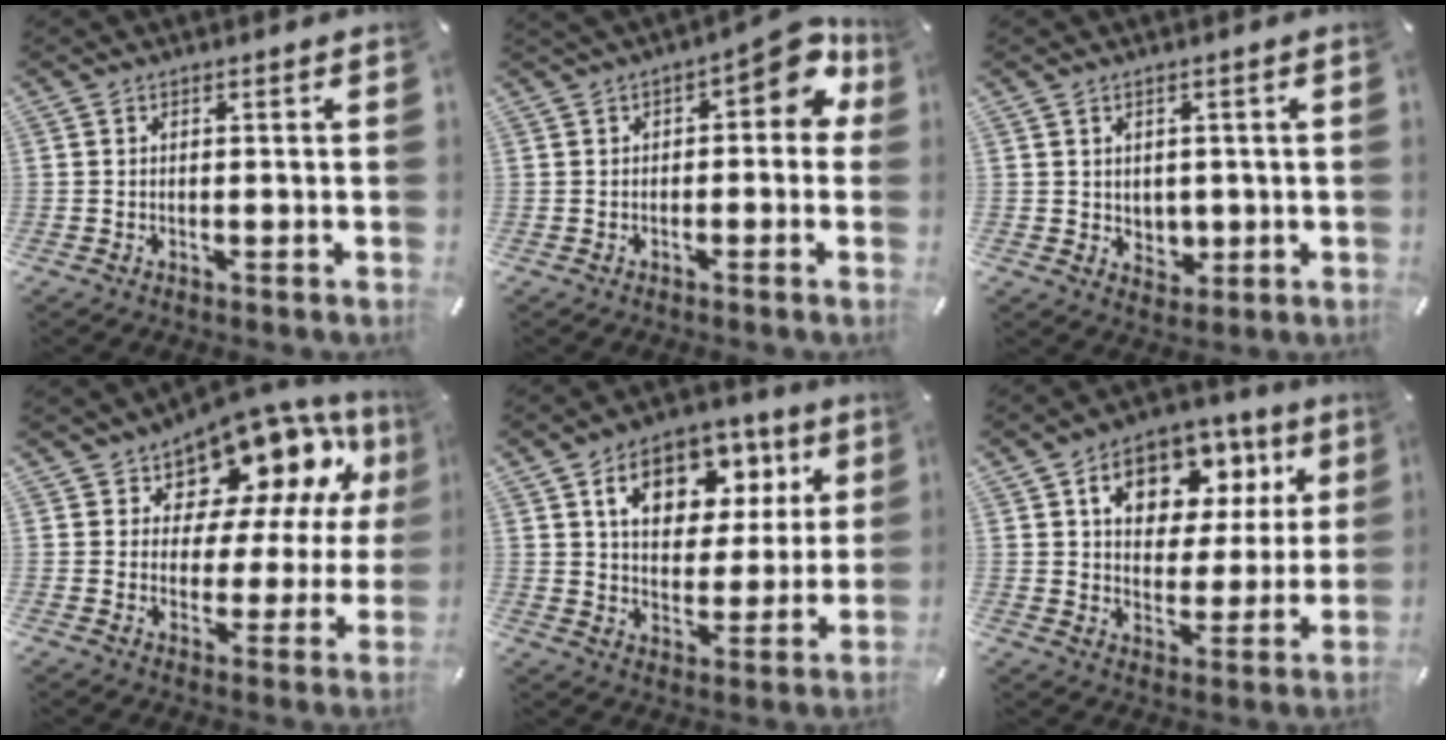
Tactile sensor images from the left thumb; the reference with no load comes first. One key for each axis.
{"total": 9.9, "fx": 3.4, "fy": 4.7, "fz": 8.0, "tx": -0.095, "ty": -0.022, "tz": 0.054}
{"total": 3.9, "fx": 1.3, "fy": 3.6, "fz": 0.6, "tx": 0.004, "ty": -0.007, "tz": 0.020}
{"total": 14.2, "fx": 10.5, "fy": 7.7, "fz": 5.7, "tx": -0.095, "ty": -0.086, "tz": 0.179}
{"total": 15.7, "fx": 7.5, "fy": 10.6, "fz": 8.8, "tx": -0.130, "ty": -0.025, "tz": 0.131}
{"total": 14.5, "fx": 7.0, "fy": 10.0, "fz": 7.7, "tx": -0.121, "ty": -0.030, "tz": 0.123}